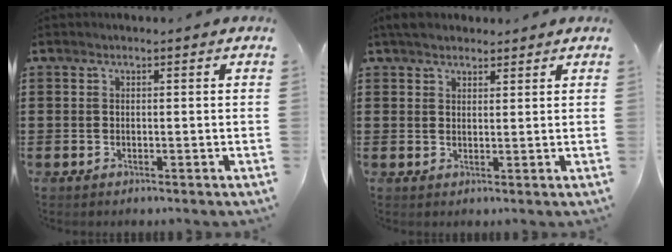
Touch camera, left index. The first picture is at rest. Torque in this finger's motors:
{"motor_torque": [0.05, 0.26, 0.02, 0.02]}